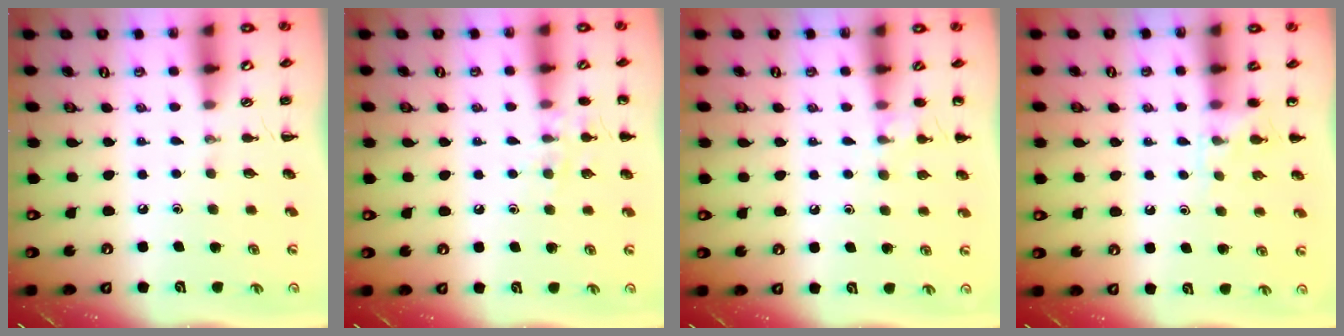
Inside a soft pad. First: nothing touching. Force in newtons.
{"total": 7.7, "press": 7.6, "slide": 1.5}
{"total": 6.5, "press": 6.2, "slide": 2.0}
{"total": 5.3, "press": 4.9, "slide": 2.1}